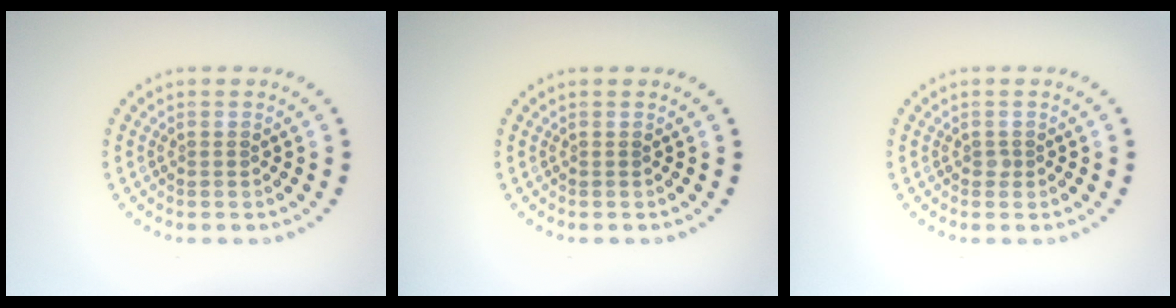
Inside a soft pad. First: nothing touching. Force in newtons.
{"total": 0.0}
{"total": 0.6, "press": 0.4, "slide": 0.4}